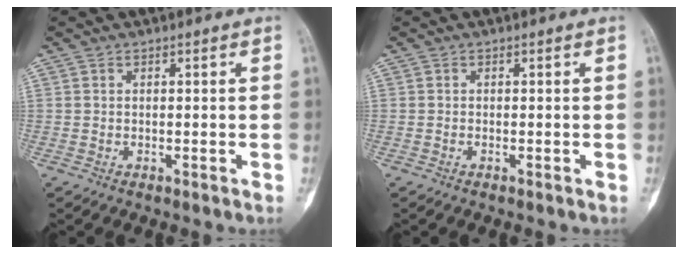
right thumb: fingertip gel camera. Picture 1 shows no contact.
{"total": 0.0}